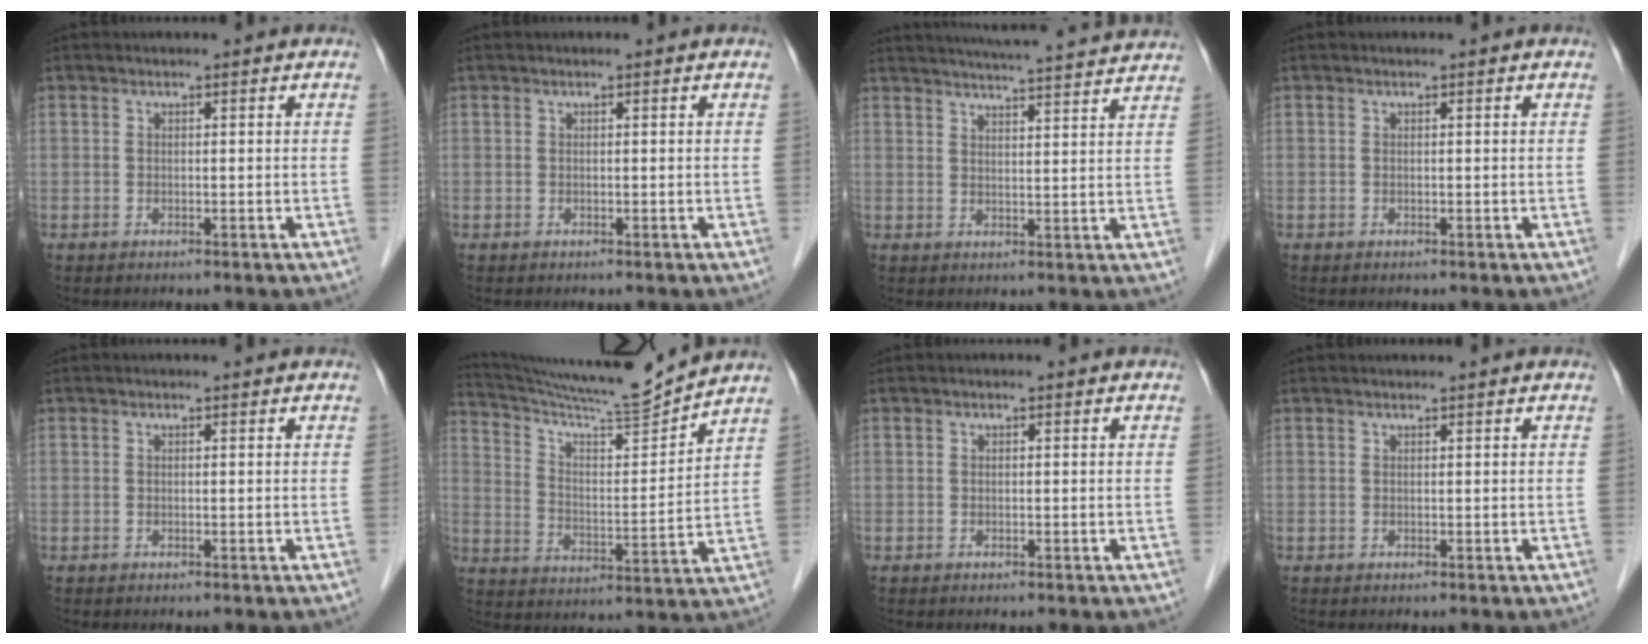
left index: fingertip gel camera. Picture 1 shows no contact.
{"total": 0.0}
{"total": 15.7, "force": [14.9, -0.1, 5.1], "torque": [-0.087, -0.005, 0.188]}
{"total": 0.0}
{"total": 0.0}
{"total": 14.4, "force": [13.8, -2.1, 3.6], "torque": [-0.073, -0.029, 0.231]}
{"total": 0.0}
{"total": 0.8, "force": [0.8, -0.2, 0.3], "torque": [-0.005, 0.008, 0.018]}